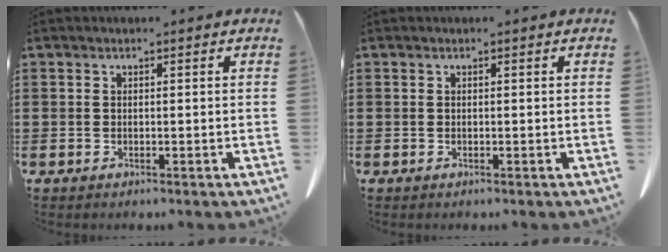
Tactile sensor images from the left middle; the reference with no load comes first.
{"total": 0.0}